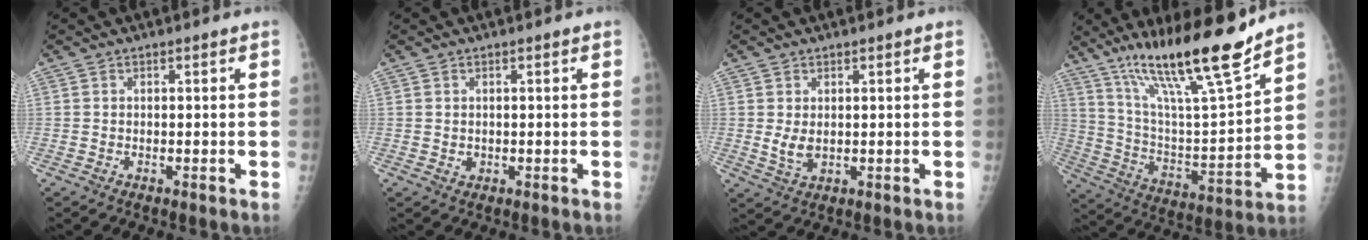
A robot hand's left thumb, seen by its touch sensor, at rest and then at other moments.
{"total": 1.0, "force": [0.2, 0.9, 0.4], "torque": [-0.004, -0.001, 0.006]}
{"total": 3.2, "force": [0.6, 2.1, 2.4], "torque": [-0.040, -0.011, 0.018]}
{"total": 21.6, "force": [15.6, 2.5, 14.8], "torque": [-0.231, -0.073, 0.276]}